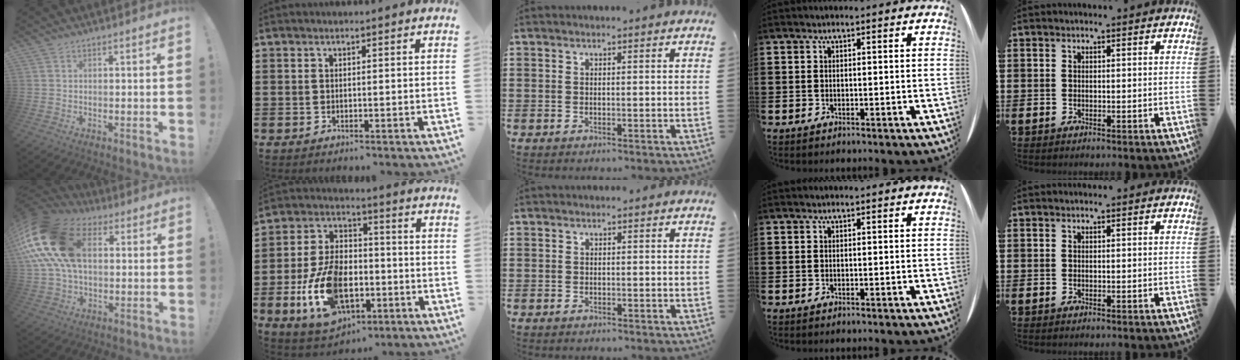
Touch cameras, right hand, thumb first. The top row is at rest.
{"thumb": {"total": 24.2, "force": [6.4, 15.7, 17.2], "torque": [-0.329, -0.004, 0.121]}, "index": {"total": 13.2, "force": [-3.9, 8.3, 9.5], "torque": [-0.217, 0.008, -0.068]}, "middle": {"total": 0.6, "force": [-0.5, 0.3, 0.0], "torque": [-0.001, 0.001, -0.010]}}